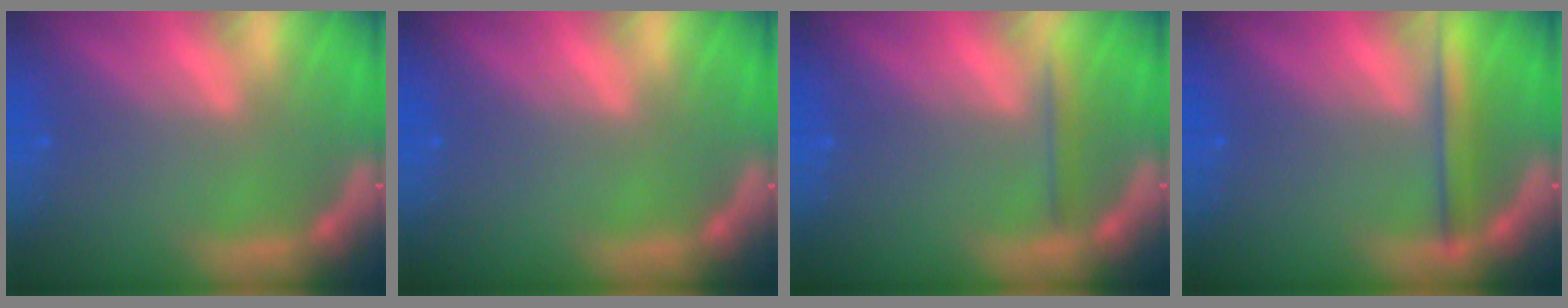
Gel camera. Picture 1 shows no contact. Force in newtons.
{"total": 0.0}
{"total": 1.4}
{"total": 2.9}